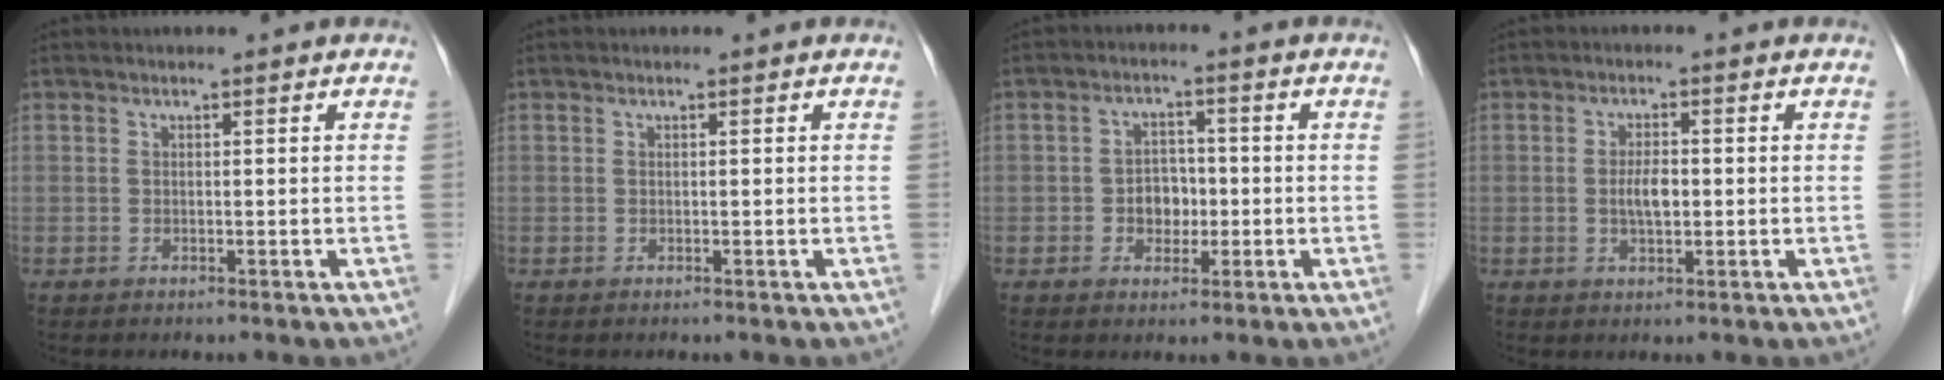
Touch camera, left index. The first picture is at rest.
{"total": 0.0}
{"total": 4.2, "force": [-1.4, 3.1, 2.5], "torque": [-0.041, 0.004, -0.022]}
{"total": 3.2, "force": [-0.8, 1.2, 2.9], "torque": [-0.057, -0.004, -0.013]}